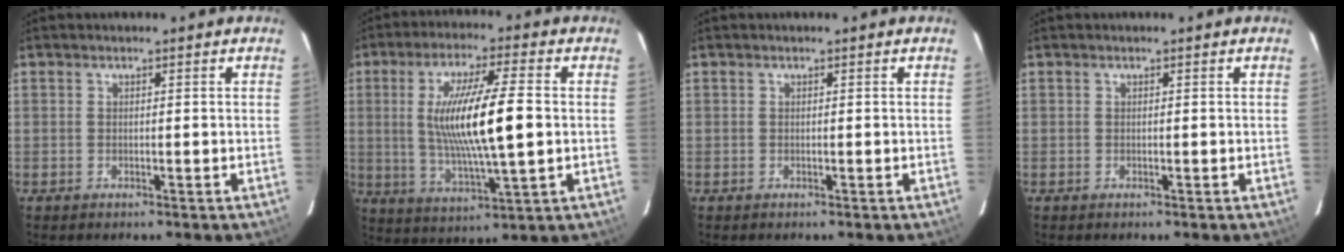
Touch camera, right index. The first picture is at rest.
{"total": 15.3, "force": [0.6, 2.3, 15.1], "torque": [-0.280, -0.009, 0.019]}
{"total": 0.0}
{"total": 0.0}